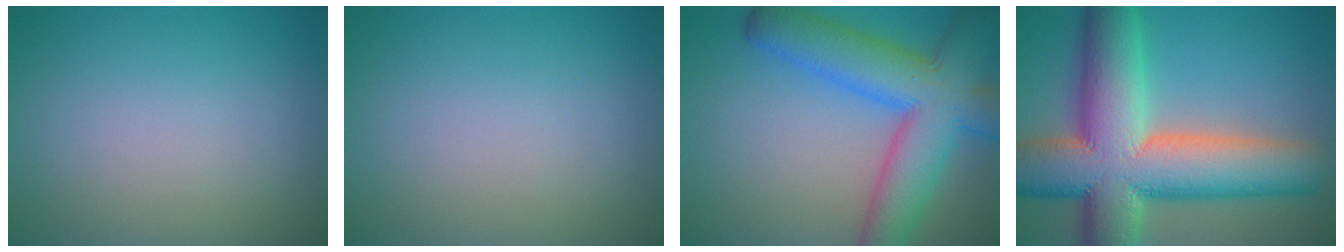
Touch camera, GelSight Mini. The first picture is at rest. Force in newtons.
{"total": 0.0}
{"total": 10.4, "press": 10.4, "slide": 0.4}
{"total": 15.7, "press": 15.7, "slide": 1.1}